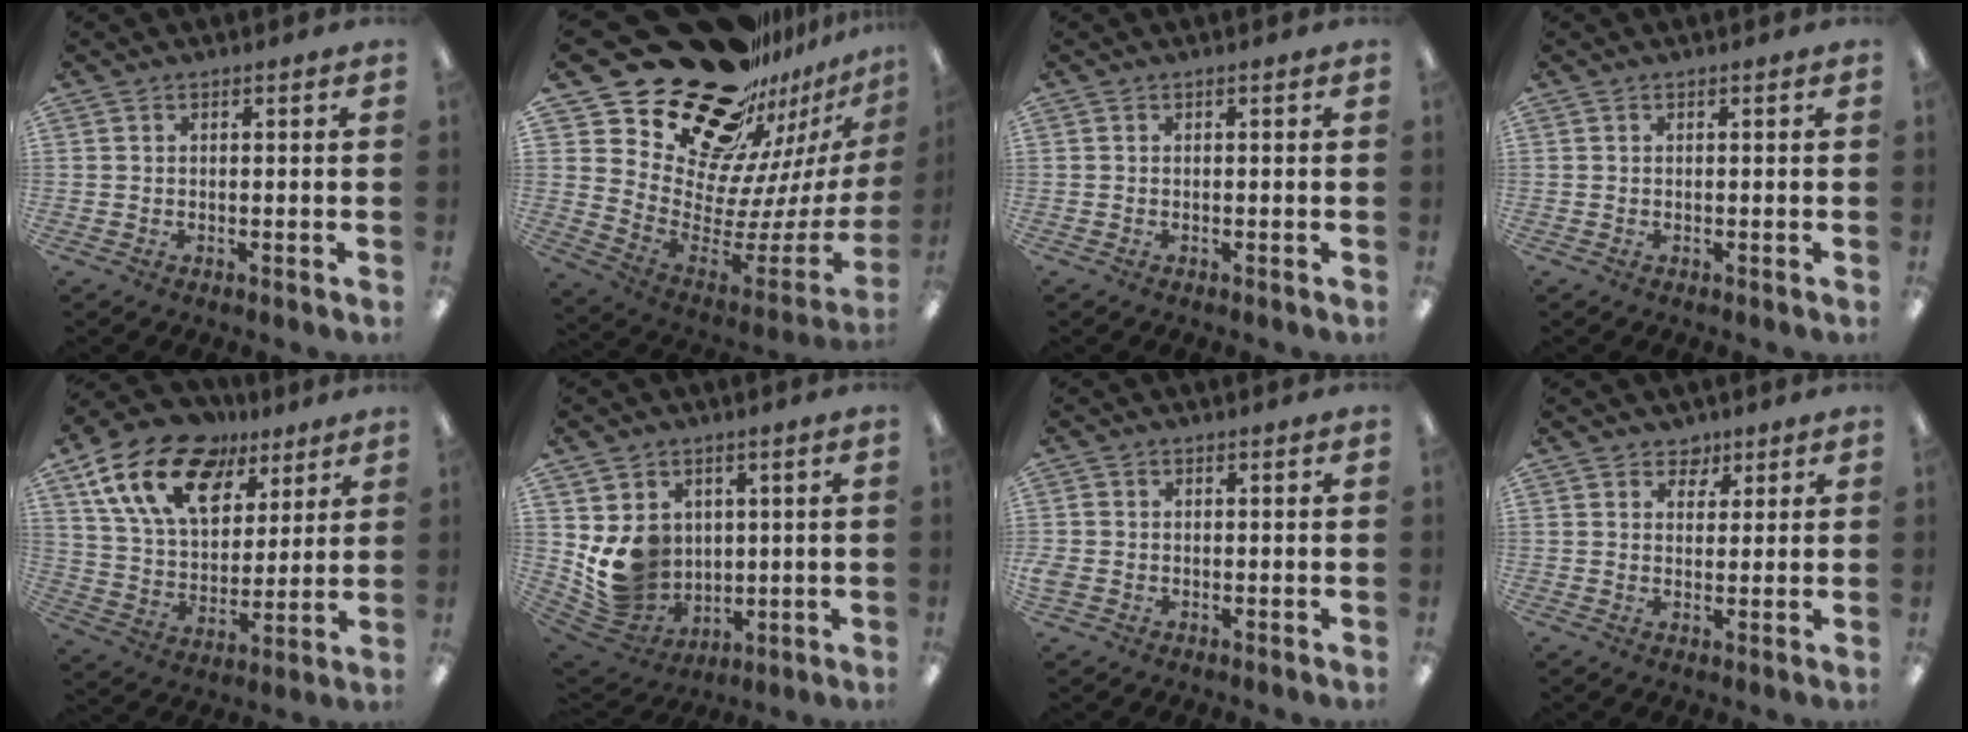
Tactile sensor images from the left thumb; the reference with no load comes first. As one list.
[{"total": 26.9, "force": [20.6, 13.2, 11.2], "torque": [-0.176, -0.186, 0.398]}, {"total": 0.0}, {"total": 0.0}, {"total": 19.9, "force": [11.3, 11.7, 11.4], "torque": [-0.200, -0.045, 0.207]}, {"total": 10.6, "force": [2.6, 9.7, 3.4], "torque": [-0.082, -0.019, 0.064]}, {"total": 2.3, "force": [-0.6, 1.9, 1.0], "torque": [-0.015, 0.006, -0.011]}, {"total": 3.8, "force": [2.5, 2.8, 0.5], "torque": [0.003, -0.011, 0.042]}]